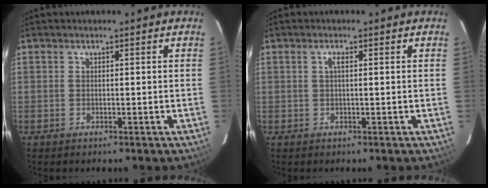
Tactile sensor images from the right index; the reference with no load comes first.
{"total": 1.3, "force": [0.3, 0.1, 1.2], "torque": [-0.022, 0.002, 0.003]}